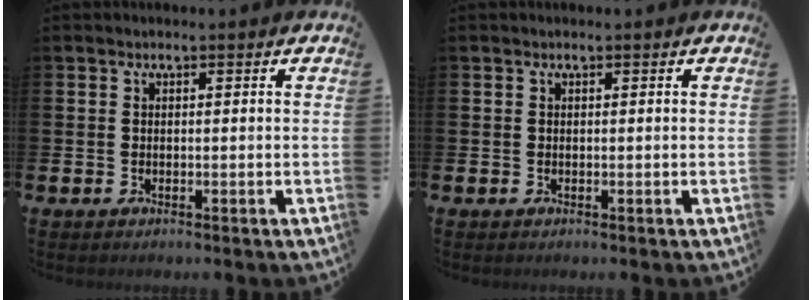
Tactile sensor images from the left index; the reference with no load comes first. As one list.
[{"total": 0.0}]